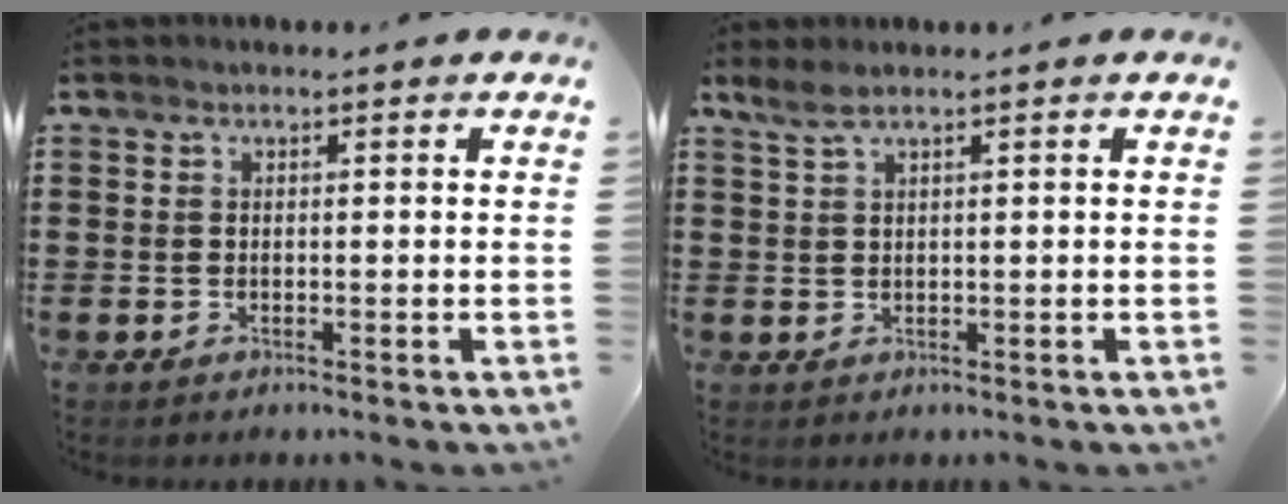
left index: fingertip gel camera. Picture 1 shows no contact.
{"total": 1.9, "force": [1.1, 0.3, 1.6], "torque": [-0.033, 0.001, 0.020]}